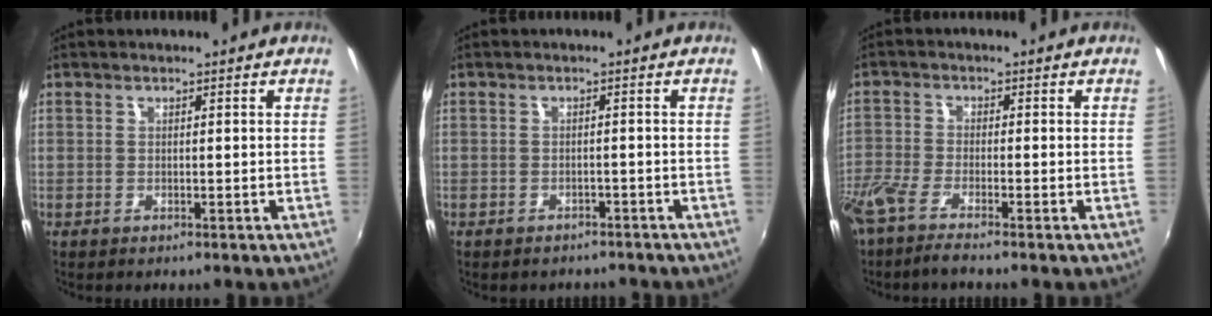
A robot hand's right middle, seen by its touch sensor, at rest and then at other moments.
{"total": 4.3, "force": [-3.7, 1.9, 1.0], "torque": [-0.021, -0.012, -0.047]}
{"total": 6.2, "force": [-5.1, 0.7, 3.5], "torque": [-0.094, -0.021, -0.103]}